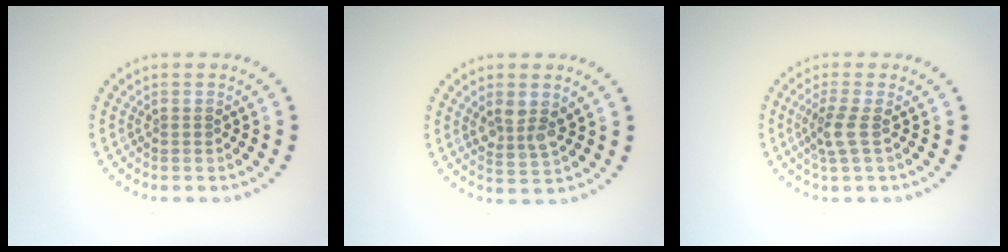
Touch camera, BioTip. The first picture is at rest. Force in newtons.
{"total": 2.8, "press": 2.6, "slide": 1.1}
{"total": 2.1, "press": 1.7, "slide": 1.2}